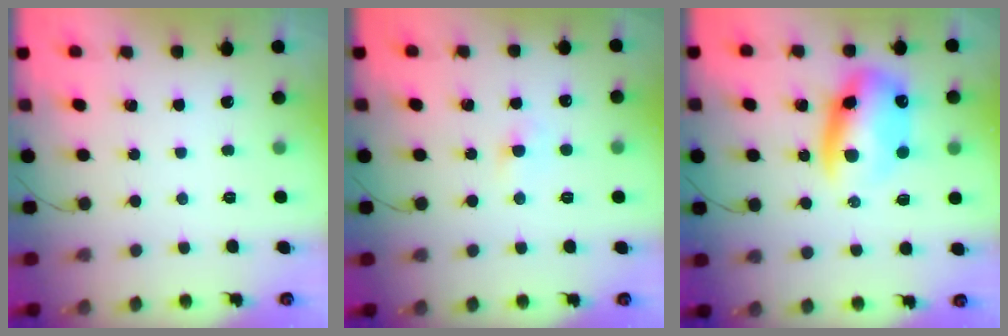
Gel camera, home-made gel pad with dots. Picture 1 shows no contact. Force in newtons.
{"total": 2.3, "press": 2.1, "slide": 0.9}
{"total": 11.8, "press": 11.5, "slide": 2.7}